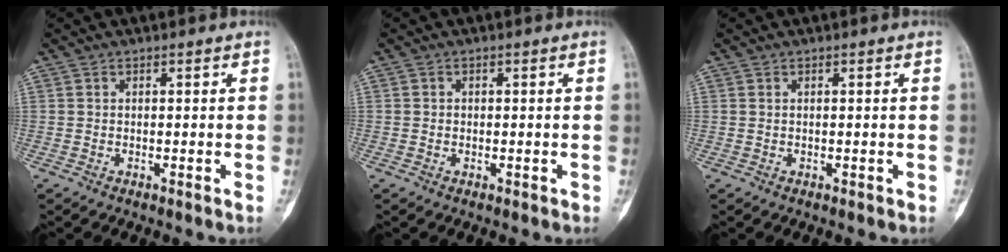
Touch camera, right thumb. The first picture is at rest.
{"total": 0.9, "force": [-0.2, 0.9, 0.0], "torque": [0.010, 0.006, -0.006]}
{"total": 0.0}